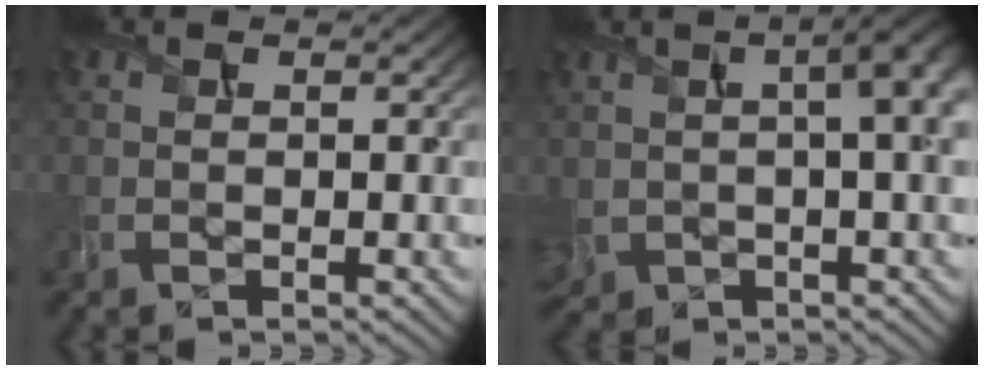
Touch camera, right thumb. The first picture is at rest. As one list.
[{"total": 9.5, "force": [1.3, 4.7, 8.1], "torque": [-0.157, -0.005, 0.032]}]